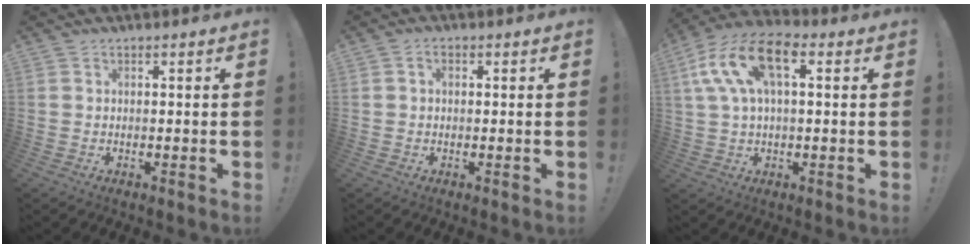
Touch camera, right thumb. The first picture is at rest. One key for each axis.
{"total": 1.6, "fx": 0.1, "fy": 1.1, "fz": 1.1, "tx": -0.021, "ty": 0.005, "tz": 0.002}
{"total": 14.8, "fx": 4.7, "fy": 7.7, "fz": 11.7, "tx": -0.230, "ty": 0.007, "tz": 0.085}